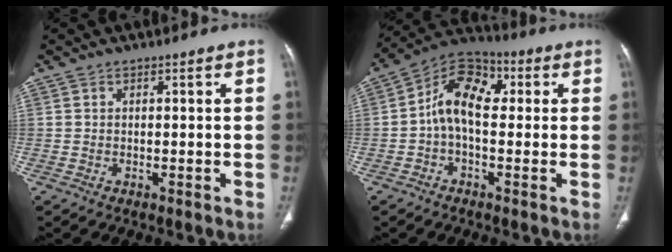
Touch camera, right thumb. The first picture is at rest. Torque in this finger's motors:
{"motor_torque": [1.26, 1.26, 0.01, 0.00, 0.14]}